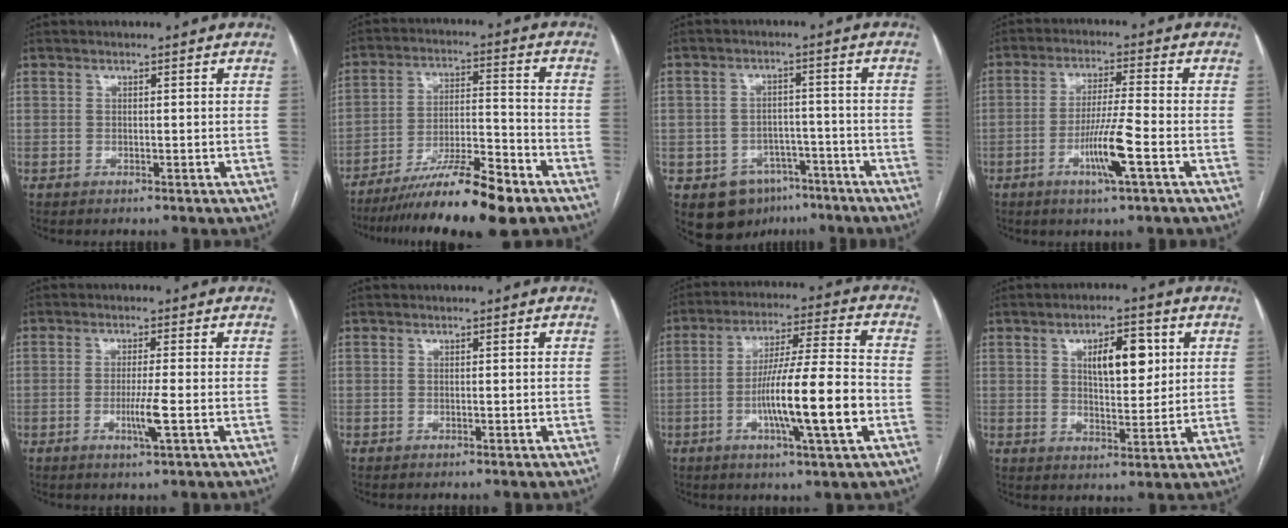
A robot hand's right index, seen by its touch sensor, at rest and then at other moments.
{"total": 14.4, "force": [-10.6, 1.2, 9.7], "torque": [-0.166, -0.014, -0.181]}
{"total": 5.8, "force": [-3.3, 4.7, 0.8], "torque": [-0.004, 0.012, -0.040]}
{"total": 7.7, "force": [-2.9, -0.4, 7.1], "torque": [-0.140, -0.009, -0.054]}
{"total": 3.8, "force": [-1.0, -0.5, 3.6], "torque": [-0.074, -0.010, -0.018]}
{"total": 0.0}
{"total": 14.2, "force": [-3.7, 0.1, 13.7], "torque": [-0.242, -0.003, -0.064]}
{"total": 8.1, "force": [2.6, 3.1, 7.0], "torque": [-0.108, 0.008, 0.045]}